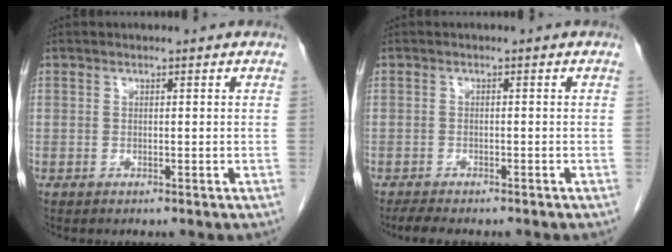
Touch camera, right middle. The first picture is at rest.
{"total": 3.7, "force": [-3.1, 1.0, 1.7], "torque": [-0.035, -0.012, -0.042]}